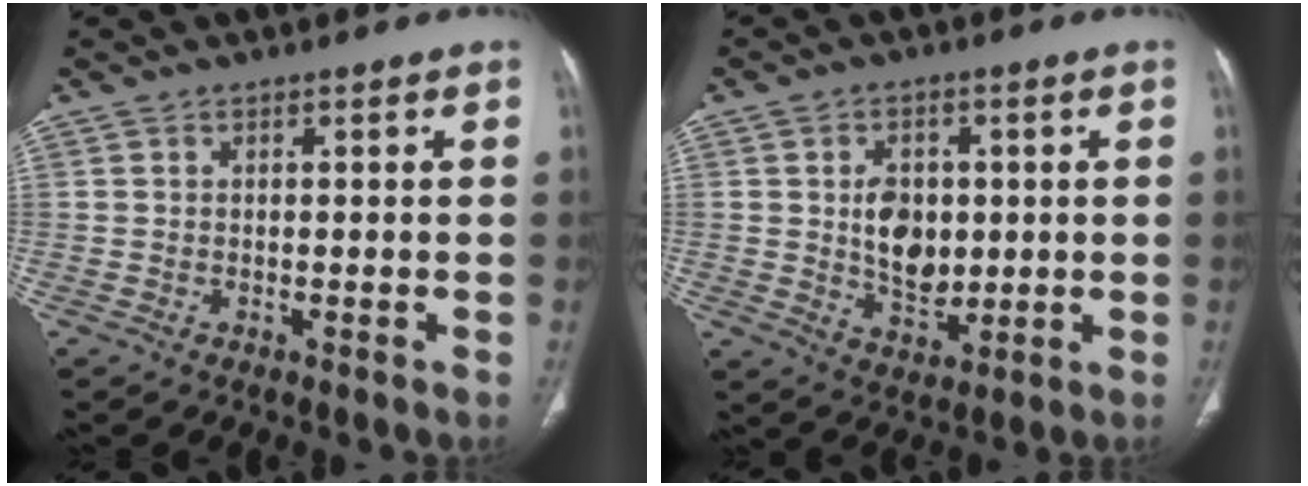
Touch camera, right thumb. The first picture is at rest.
{"total": 8.8, "force": [0.8, 6.2, 6.2], "torque": [-0.070, -0.010, 0.023]}